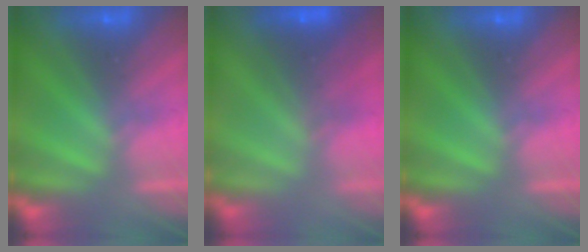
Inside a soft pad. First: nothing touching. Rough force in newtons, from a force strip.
{"total": 2.5}
{"total": 0.0}